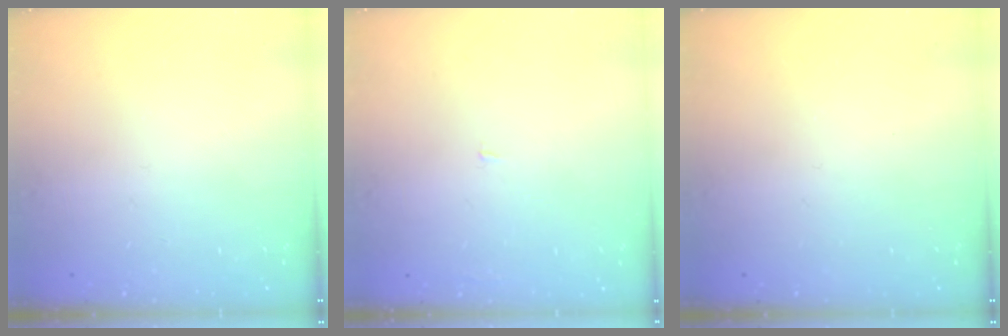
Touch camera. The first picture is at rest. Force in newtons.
{"total": 1.2, "press": 1.2, "slide": 0.1}
{"total": 0.0}